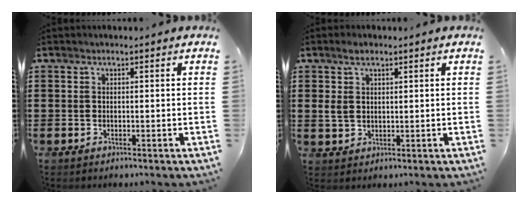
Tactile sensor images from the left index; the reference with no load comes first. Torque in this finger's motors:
{"motor_torque": [0.17, 0.20, 0.12, 0.09]}